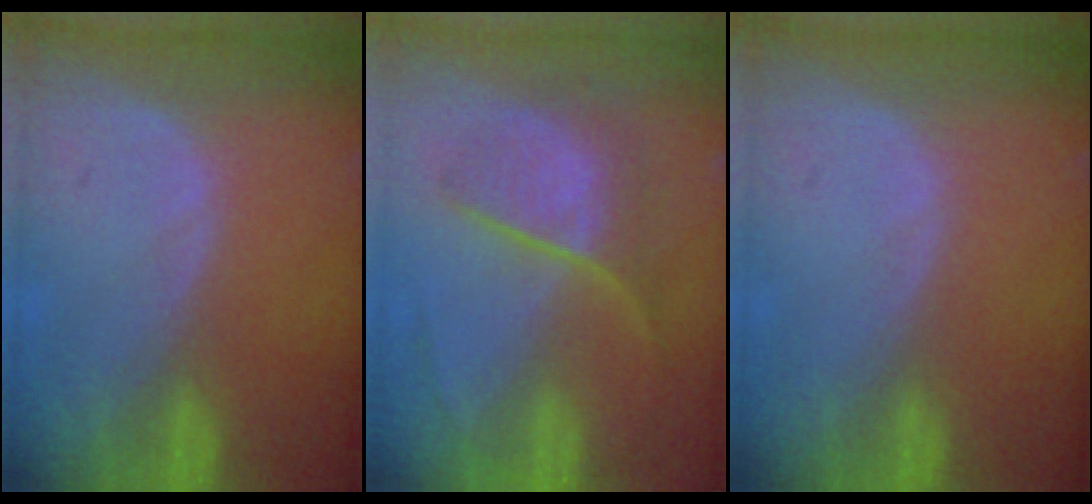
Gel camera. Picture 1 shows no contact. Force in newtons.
{"total": 7.2, "press": 7.0, "slide": 1.8}
{"total": 0.0}